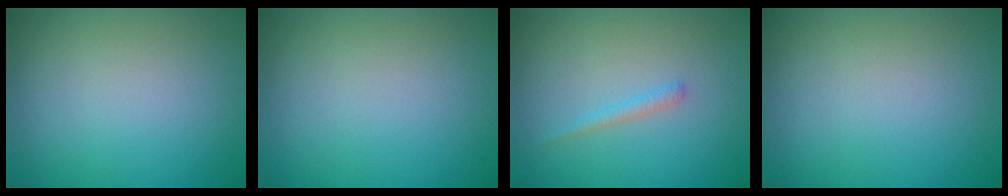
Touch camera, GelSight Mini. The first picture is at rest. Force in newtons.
{"total": 0.0}
{"total": 0.9, "press": 0.9, "slide": 0.1}
{"total": 0.0}